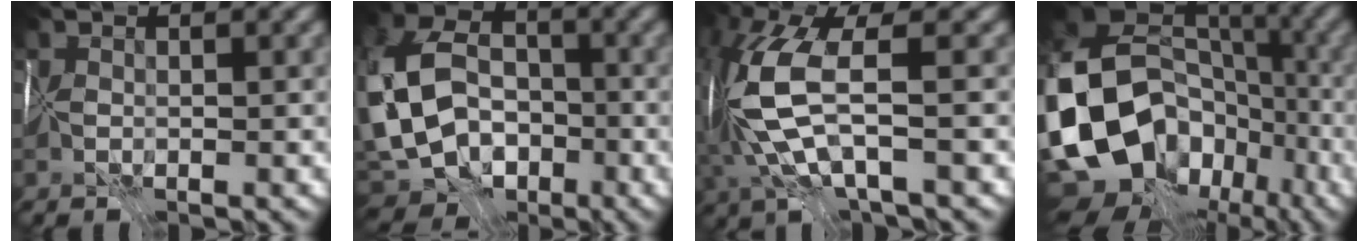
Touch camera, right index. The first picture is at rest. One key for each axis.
{"total": 12.3, "fx": -3.4, "fy": 9.9, "fz": 6.4, "tx": -0.153, "ty": -0.010, "tz": -0.060}
{"total": 7.5, "fx": -0.3, "fy": 2.6, "fz": 7.1, "tx": -0.180, "ty": 0.009, "tz": -0.012}
{"total": 16.2, "fx": -5.7, "fy": 12.5, "fz": 8.6, "tx": -0.179, "ty": 0.004, "tz": -0.097}